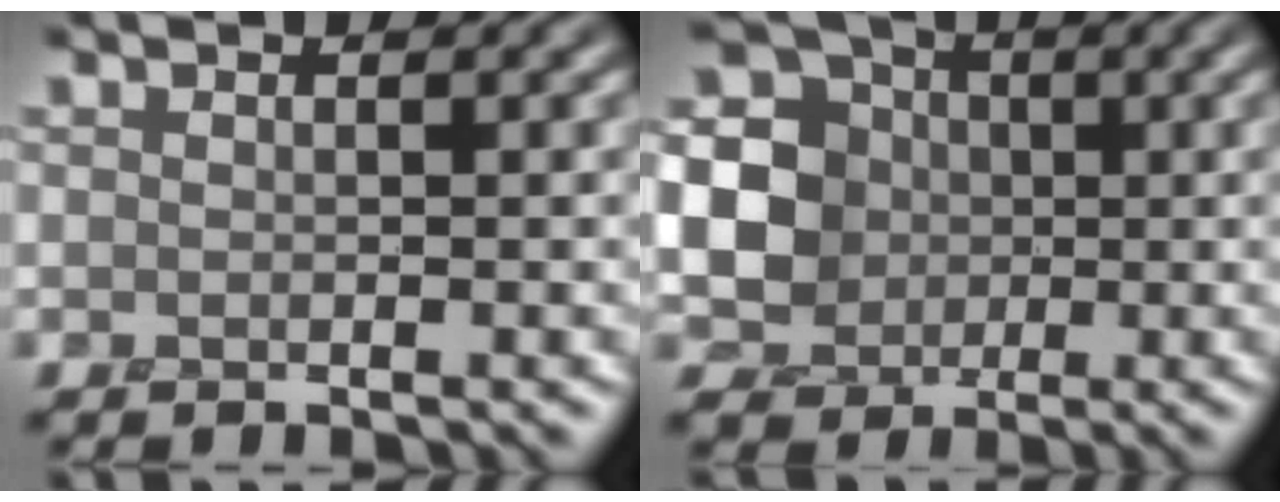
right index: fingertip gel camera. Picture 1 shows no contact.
{"total": 12.7, "force": [1.5, 11.6, 4.9], "torque": [-0.154, 0.032, 0.001]}